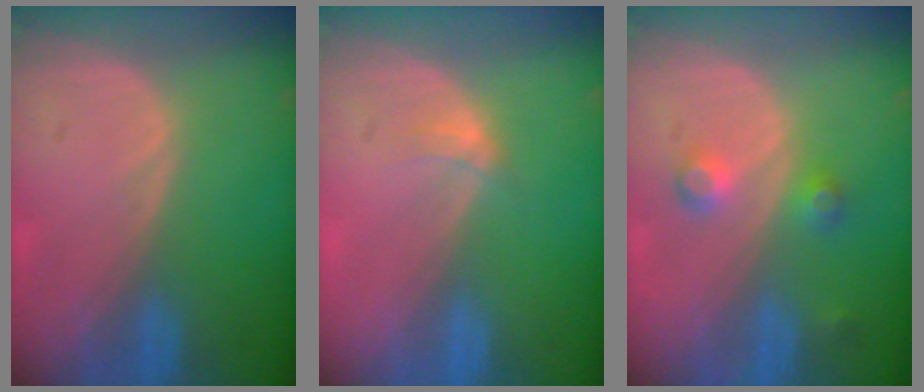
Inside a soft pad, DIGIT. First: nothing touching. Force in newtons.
{"total": 1.6, "press": 1.3, "slide": 1.0}
{"total": 3.6, "press": 3.4, "slide": 1.1}